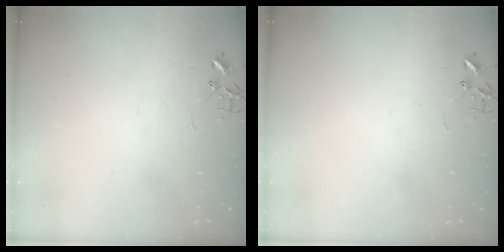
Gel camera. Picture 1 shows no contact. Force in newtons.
{"total": 0.0}